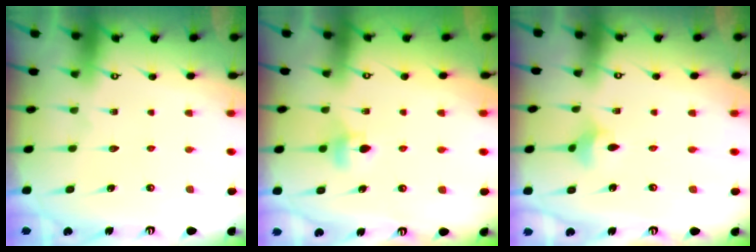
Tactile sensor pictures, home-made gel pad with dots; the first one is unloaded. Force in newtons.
{"total": 4.7, "press": 4.6, "slide": 0.7}
{"total": 3.1, "press": 3.1, "slide": 0.4}